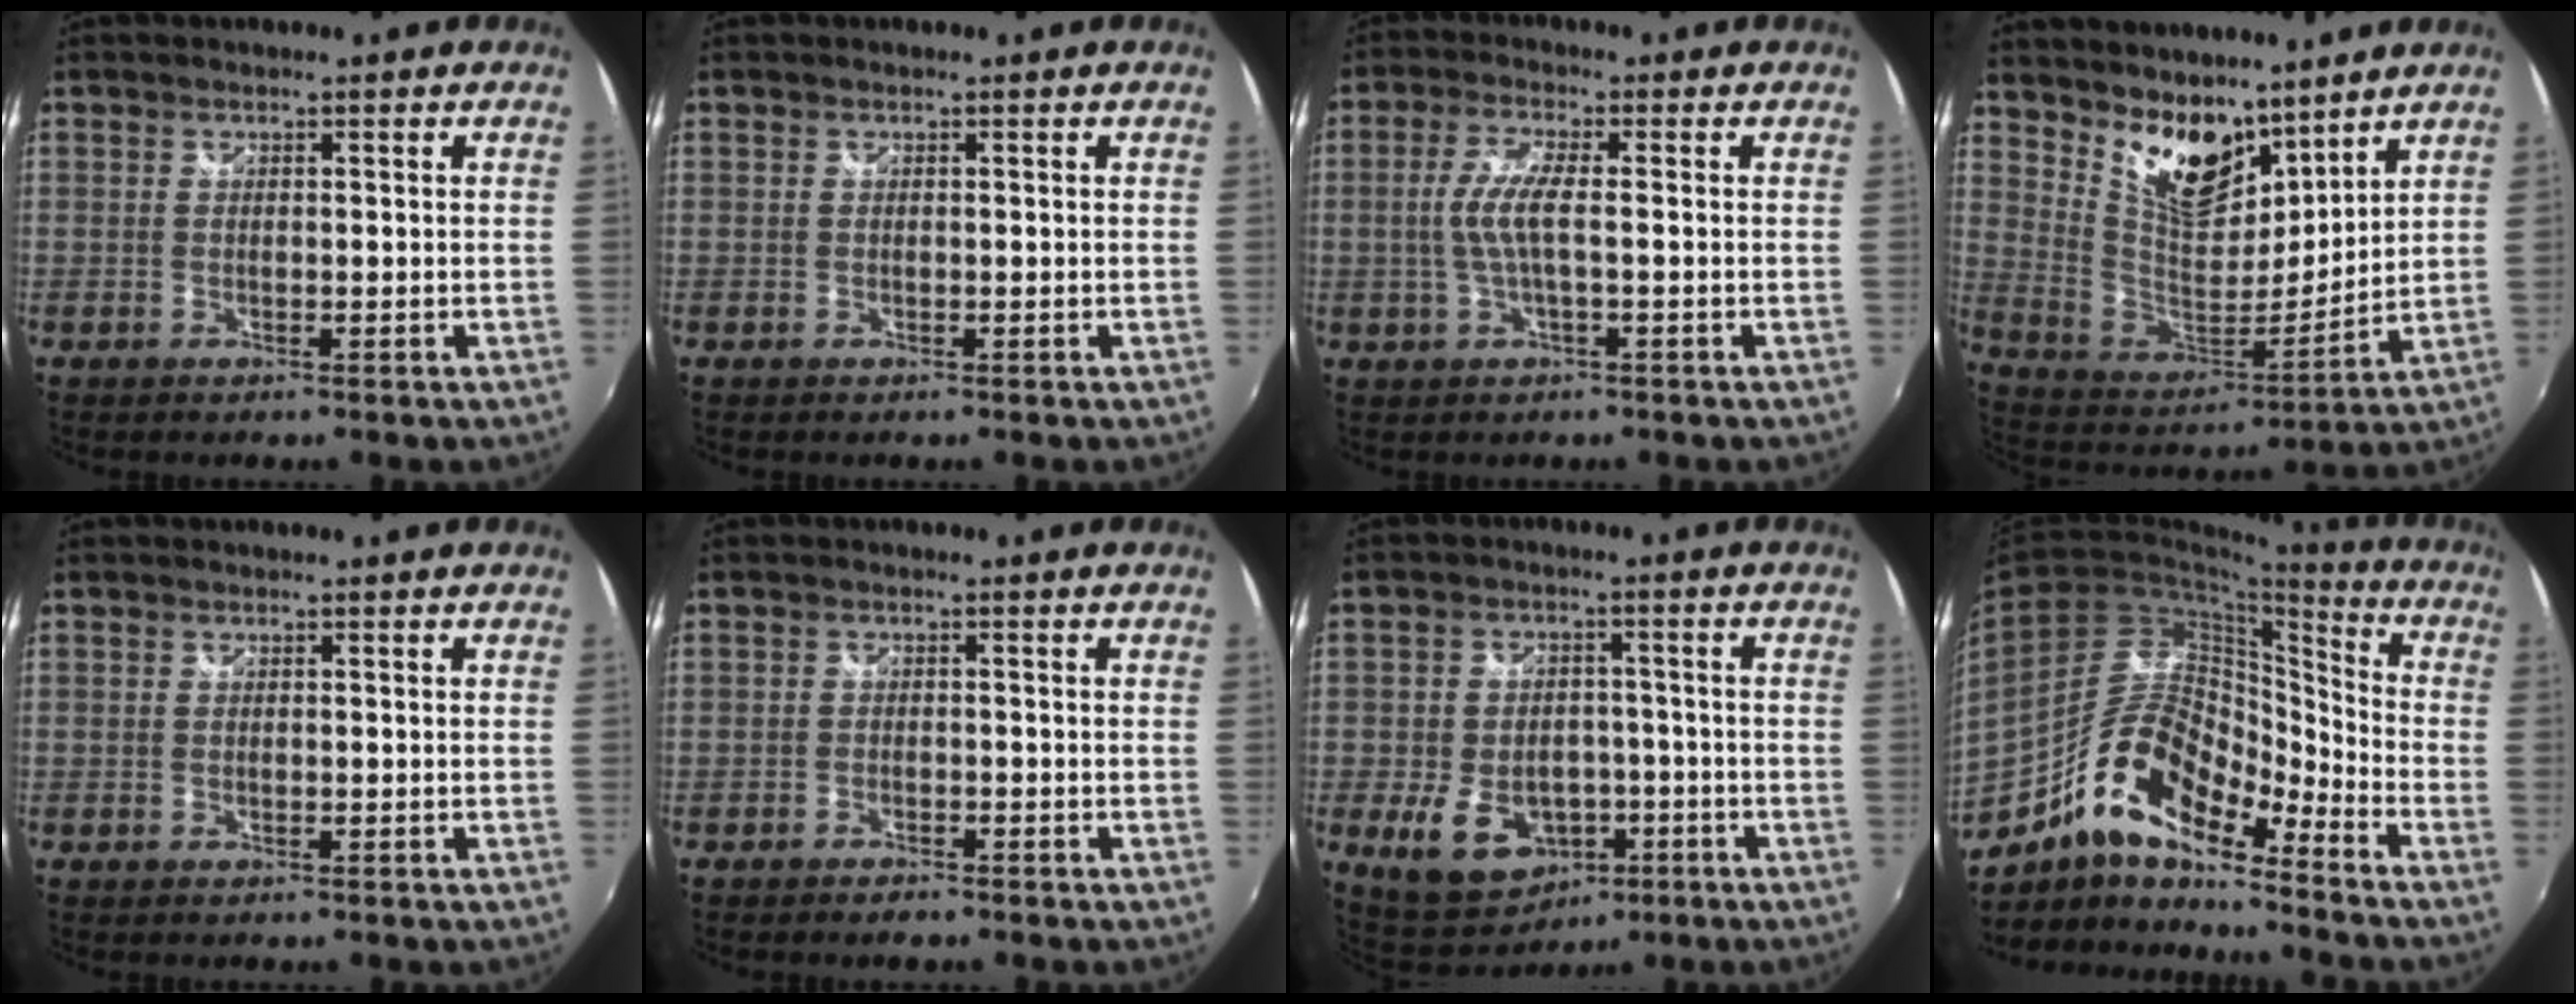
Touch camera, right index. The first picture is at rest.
{"total": 0.0}
{"total": 5.5, "force": [-0.6, 1.0, 5.4], "torque": [-0.109, 0.001, -0.009]}
{"total": 14.3, "force": [10.3, 6.6, 7.4], "torque": [-0.143, -0.001, 0.197]}
{"total": 0.0}
{"total": 2.2, "force": [-1.9, 0.7, 0.8], "torque": [-0.024, -0.006, -0.035]}
{"total": 11.8, "force": [-4.7, 8.6, 6.5], "torque": [-0.155, -0.007, -0.061]}
{"total": 15.9, "force": [-10.9, 5.3, 10.2], "torque": [-0.187, 0.004, -0.207]}